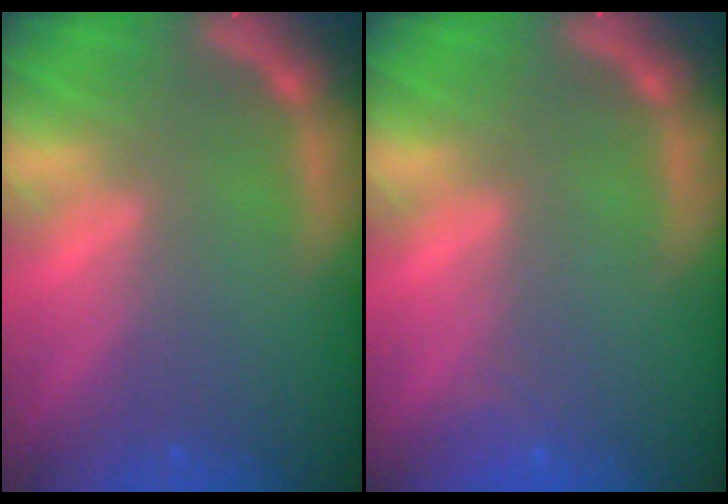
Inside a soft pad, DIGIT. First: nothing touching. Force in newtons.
{"total": 1.4}